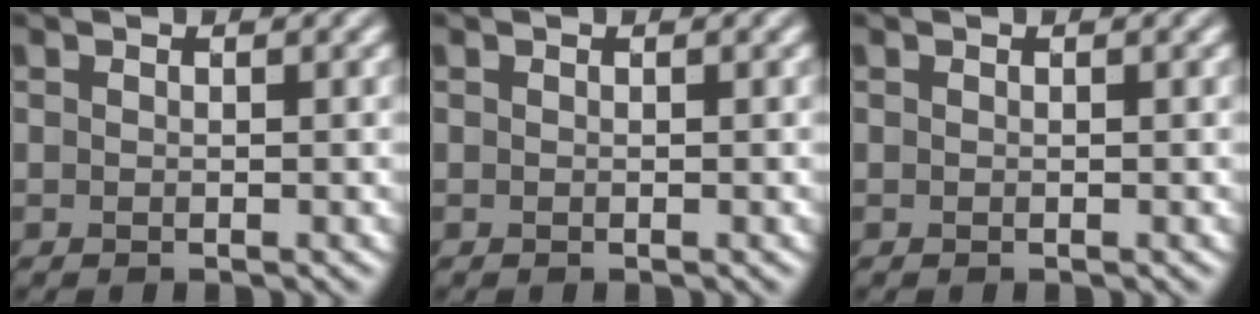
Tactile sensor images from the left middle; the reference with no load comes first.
{"total": 0.0}
{"total": 0.0}